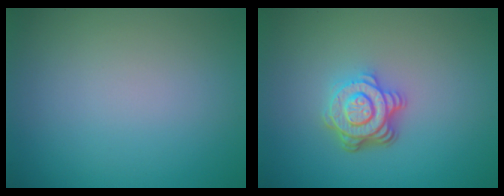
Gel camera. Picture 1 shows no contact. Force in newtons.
{"total": 4.6, "press": 3.3, "slide": 3.1}